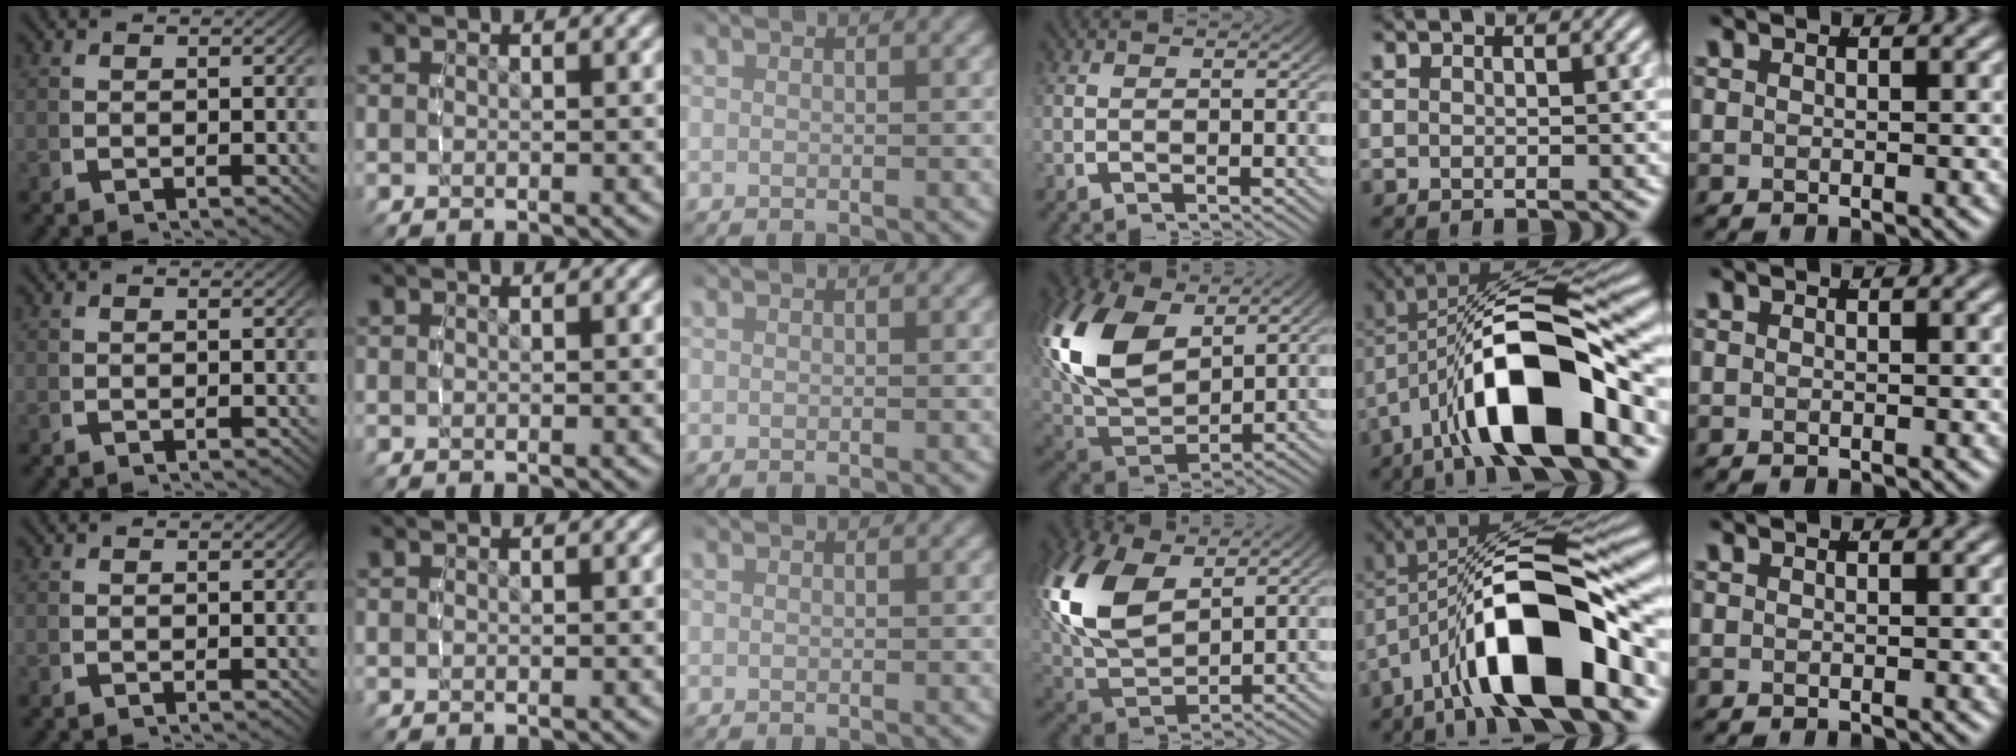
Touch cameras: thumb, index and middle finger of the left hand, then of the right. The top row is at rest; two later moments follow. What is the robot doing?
{"motion": "lift_and_place", "object": "markers"}